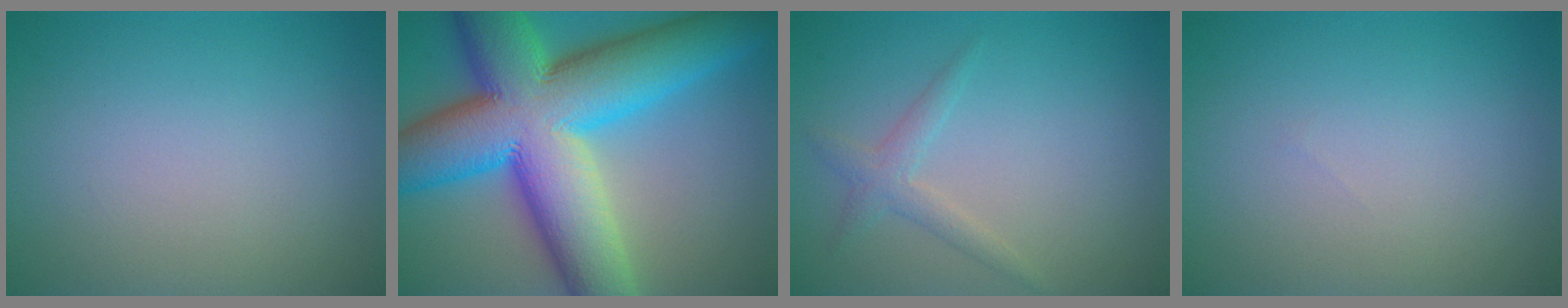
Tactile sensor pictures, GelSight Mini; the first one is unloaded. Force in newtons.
{"total": 18.0, "press": 18.0, "slide": 0.6}
{"total": 1.8, "press": 1.8, "slide": 0.1}
{"total": 0.0}